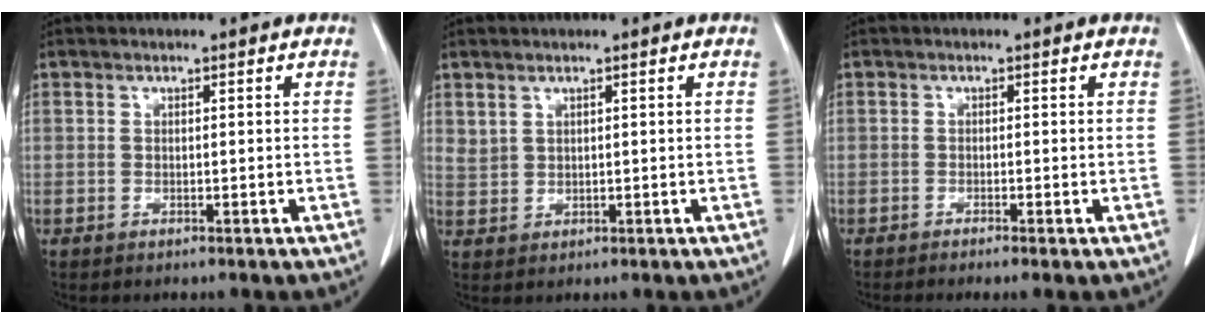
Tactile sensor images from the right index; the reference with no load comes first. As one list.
[{"total": 1.8, "force": [1.5, 1.0, 0.4], "torque": [-0.003, -0.001, 0.034]}, {"total": 1.7, "force": [-1.2, -0.2, 1.1], "torque": [-0.018, -0.001, -0.020]}]